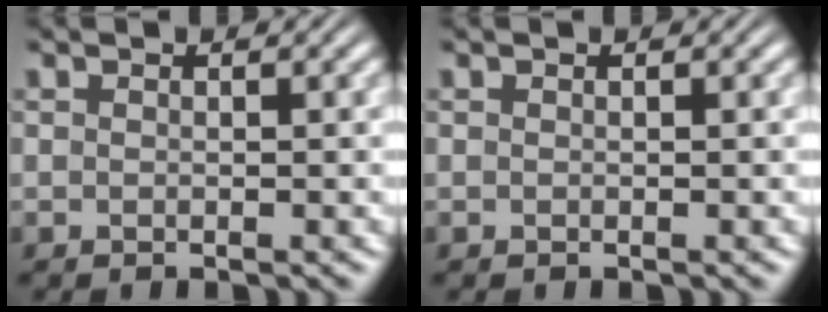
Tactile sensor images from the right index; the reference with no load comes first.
{"total": 0.0}